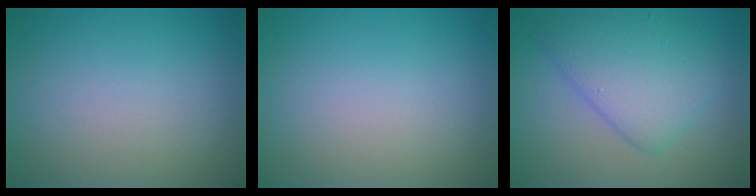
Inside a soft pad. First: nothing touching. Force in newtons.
{"total": 0.0}
{"total": 5.4, "press": 5.4, "slide": 0.1}